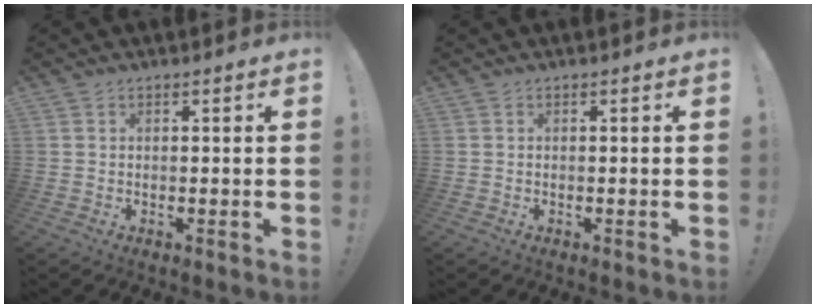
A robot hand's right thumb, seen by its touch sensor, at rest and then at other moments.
{"total": 0.0}